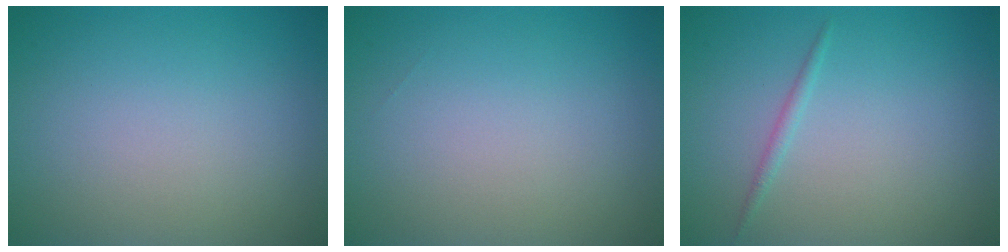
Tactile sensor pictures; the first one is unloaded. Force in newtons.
{"total": 0.0}
{"total": 0.8, "press": 0.8, "slide": 0.0}